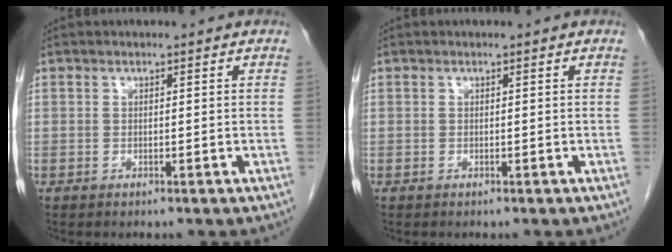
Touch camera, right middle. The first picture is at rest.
{"total": 0.0}